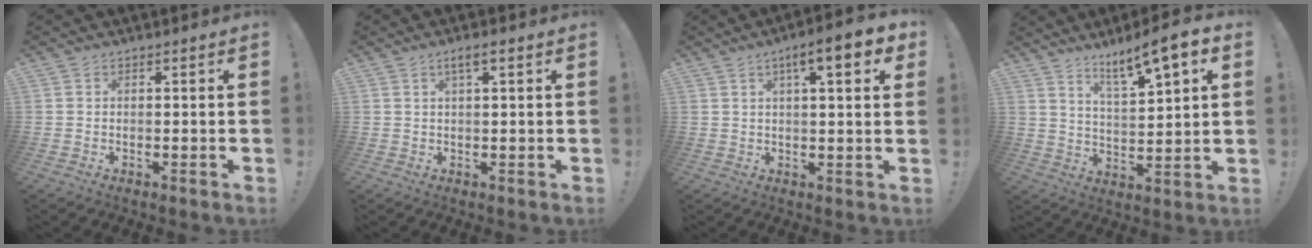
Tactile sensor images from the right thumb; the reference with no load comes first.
{"total": 3.0, "force": [1.2, 0.2, 2.7], "torque": [-0.053, 0.001, 0.018]}
{"total": 8.7, "force": [3.7, 1.7, 7.7], "torque": [-0.098, -0.017, 0.053]}
{"total": 10.0, "force": [7.2, 0.8, 6.9], "torque": [-0.117, -0.049, 0.116]}